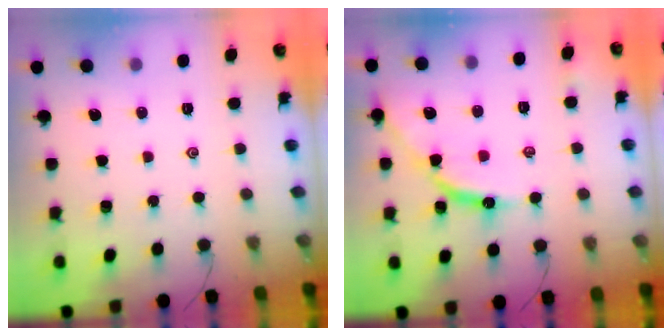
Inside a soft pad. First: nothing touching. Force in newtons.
{"total": 11.8, "press": 11.8, "slide": 1.1}